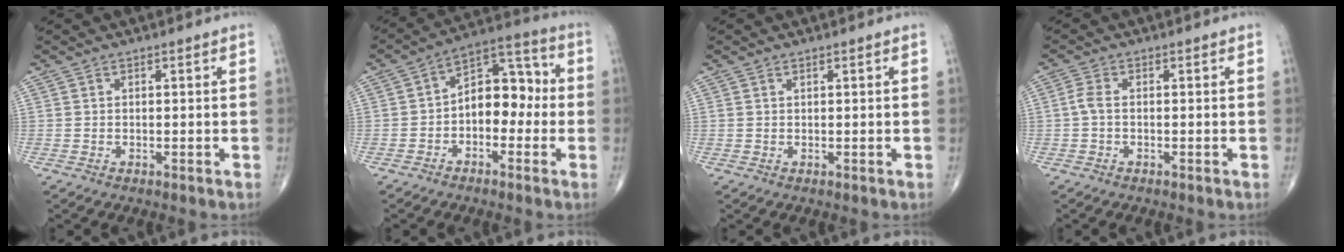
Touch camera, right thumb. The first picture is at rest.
{"total": 10.7, "force": [-1.3, 6.9, 8.1], "torque": [-0.088, 0.043, -0.038]}
{"total": 0.0}
{"total": 2.0, "force": [-0.3, 0.9, 1.8], "torque": [-0.044, 0.000, -0.012]}